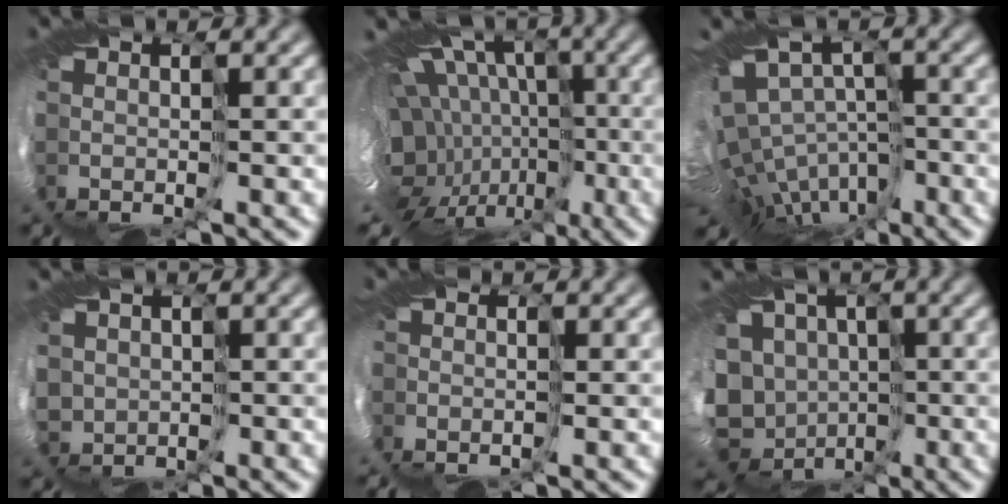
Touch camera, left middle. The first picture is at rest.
{"total": 15.9, "force": [-1.5, 12.5, 9.7], "torque": [-0.179, -0.014, -0.024]}
{"total": 10.8, "force": [-5.3, 7.2, 6.0], "torque": [-0.123, -0.013, -0.021]}
{"total": 3.5, "force": [0.0, 3.5, 0.0], "torque": [-0.021, -0.010, 0.009]}
{"total": 4.3, "force": [-1.0, 3.3, 2.5], "torque": [-0.049, 0.004, -0.012]}
{"total": 12.9, "force": [-3.5, 11.3, 5.0], "torque": [-0.117, -0.020, -0.072]}